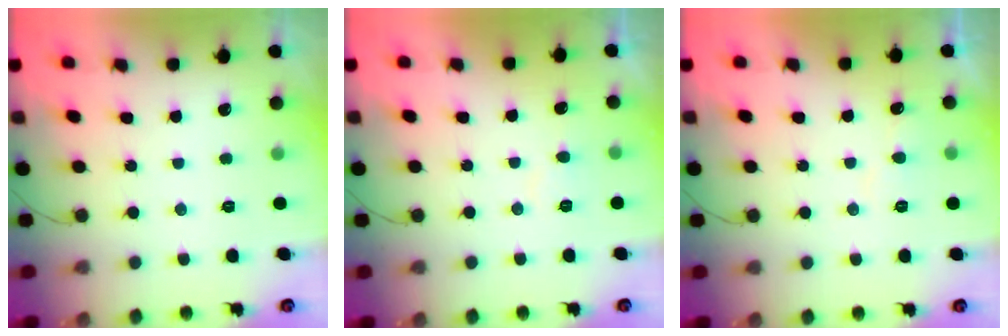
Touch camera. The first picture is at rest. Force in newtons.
{"total": 4.4, "press": 4.4, "slide": 0.4}
{"total": 5.4, "press": 5.4, "slide": 0.2}